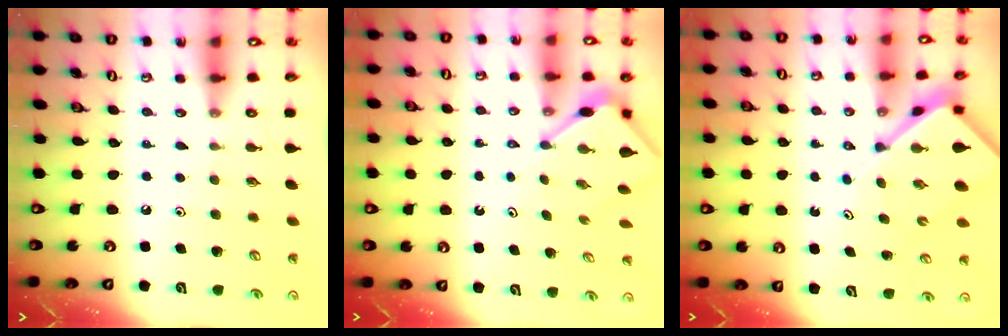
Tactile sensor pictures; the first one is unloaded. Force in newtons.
{"total": 6.7, "press": 6.6, "slide": 0.8}
{"total": 8.9, "press": 8.9, "slide": 0.9}